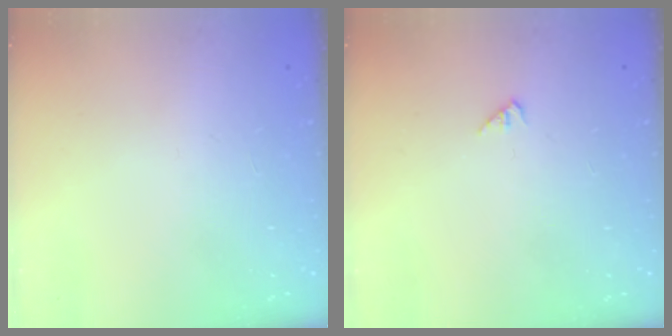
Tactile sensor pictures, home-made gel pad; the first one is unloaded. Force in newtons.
{"total": 1.7, "press": 1.7, "slide": 0.3}